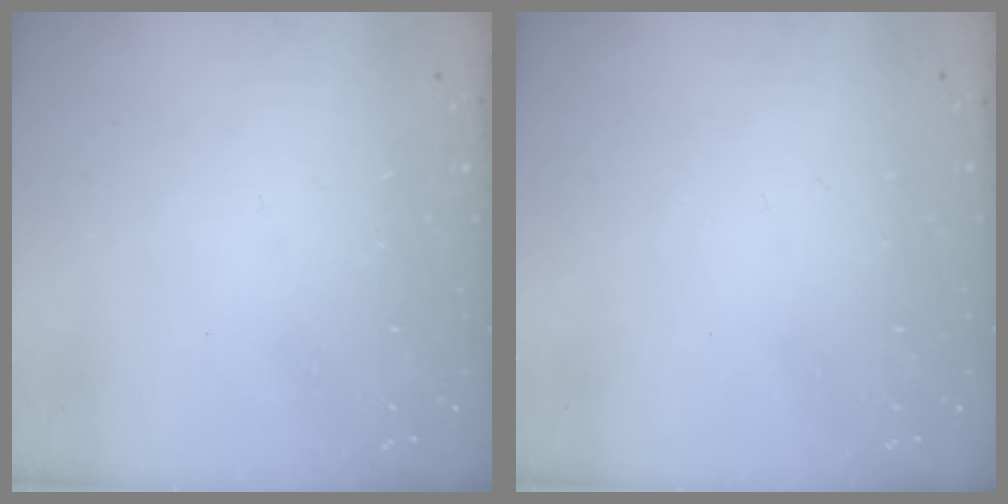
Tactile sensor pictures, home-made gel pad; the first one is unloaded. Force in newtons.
{"total": 0.0}